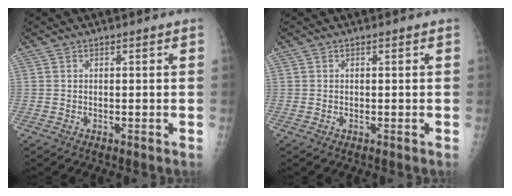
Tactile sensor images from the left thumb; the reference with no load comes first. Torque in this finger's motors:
{"motor_torque": [-0.31, -0.18, 0.08, 0.06, 0.00]}